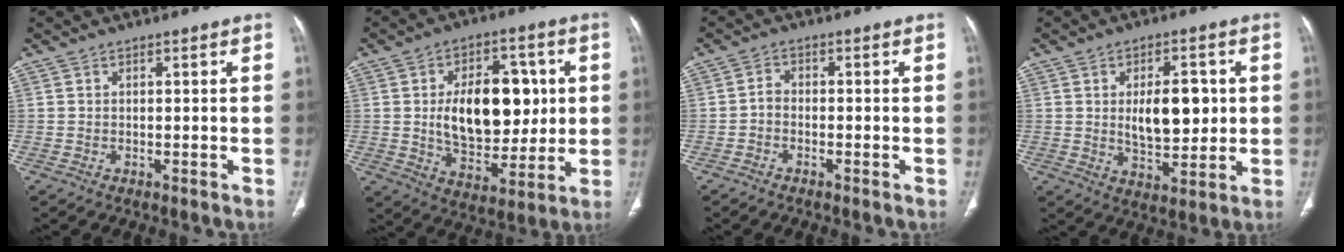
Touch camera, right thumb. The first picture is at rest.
{"total": 18.0, "force": [1.8, 10.8, 14.3], "torque": [-0.171, -0.003, 0.036]}
{"total": 1.9, "force": [-1.0, 1.2, 1.1], "torque": [-0.017, 0.012, -0.025]}
{"total": 10.7, "force": [1.2, 5.6, 9.0], "torque": [-0.113, -0.008, 0.029]}